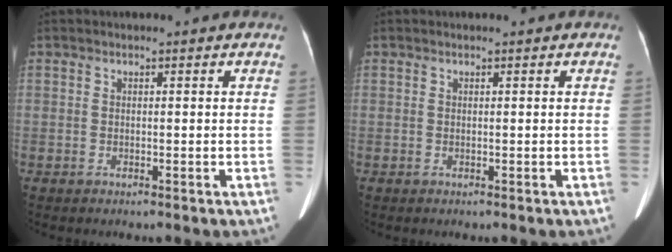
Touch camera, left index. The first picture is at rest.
{"total": 0.0}